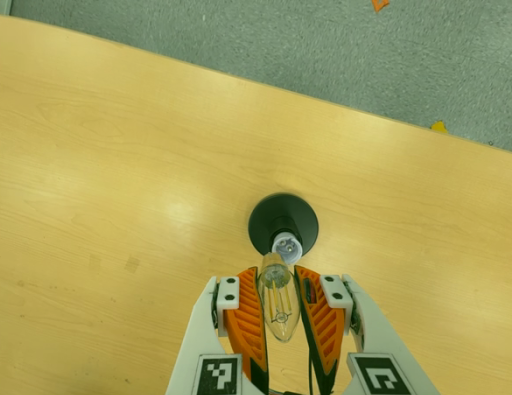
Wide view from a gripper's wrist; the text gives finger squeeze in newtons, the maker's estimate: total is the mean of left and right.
{"total": 17.9, "left": 18.7, "right": 17.1}